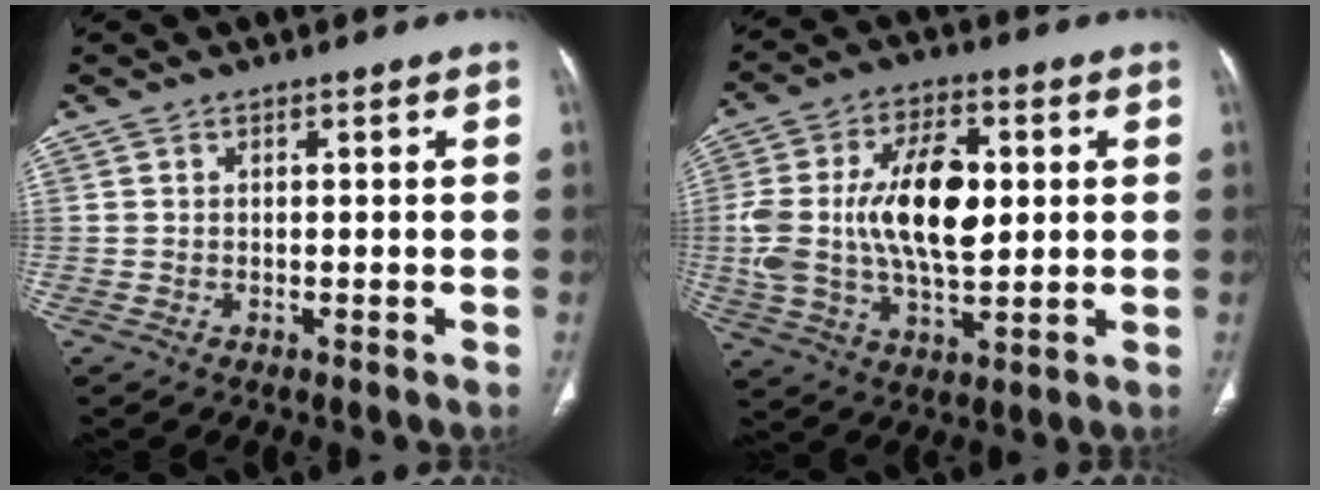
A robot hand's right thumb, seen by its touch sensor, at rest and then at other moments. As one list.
[{"total": 17.2, "force": [1.8, 8.8, 14.7], "torque": [-0.264, 0.003, 0.034]}]